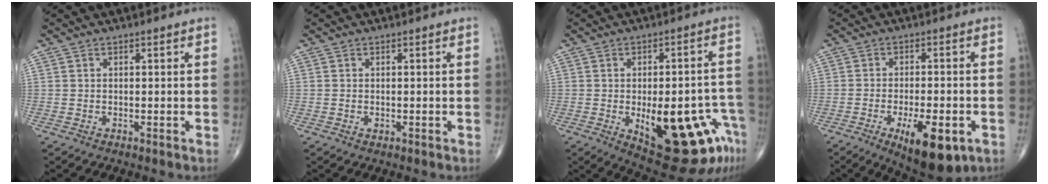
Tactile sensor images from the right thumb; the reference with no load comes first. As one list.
[{"total": 0.5, "force": [-0.1, 0.3, 0.4], "torque": [-0.007, -0.002, -0.001]}, {"total": 21.2, "force": [-8.0, 8.4, 17.8], "torque": [-0.172, 0.027, -0.083]}, {"total": 12.0, "force": [-5.0, 4.5, 10.0], "torque": [-0.141, 0.000, -0.066]}]